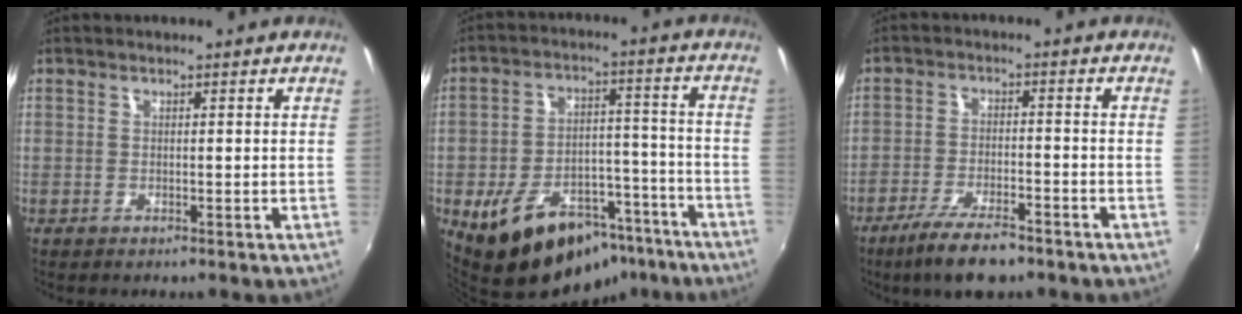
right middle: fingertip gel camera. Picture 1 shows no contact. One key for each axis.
{"total": 18.0, "fx": -12.2, "fy": 9.6, "fz": 9.1, "tx": -0.160, "ty": 0.026, "tz": -0.156}
{"total": 9.2, "fx": -6.9, "fy": 2.5, "fz": 5.6, "tx": -0.129, "ty": -0.019, "tz": -0.121}